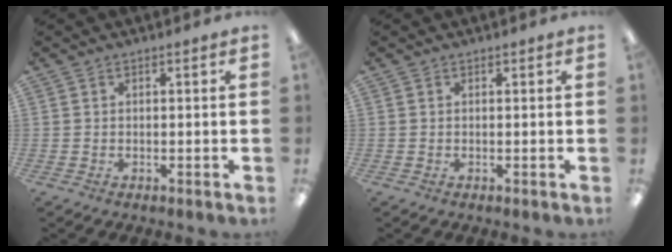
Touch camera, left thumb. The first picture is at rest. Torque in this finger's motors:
{"motor_torque": [0.00, 0.00, -0.17, 0.17, 0.00]}